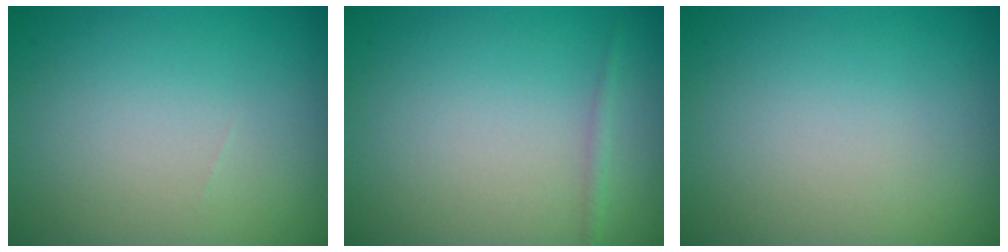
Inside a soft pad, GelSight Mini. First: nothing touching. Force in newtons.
{"total": 0.8, "press": 0.8, "slide": 0.0}
{"total": 0.0}